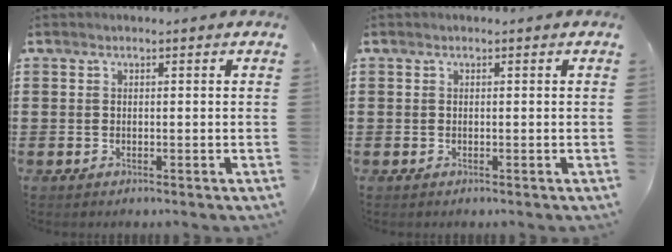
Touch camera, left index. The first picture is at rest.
{"total": 0.0}